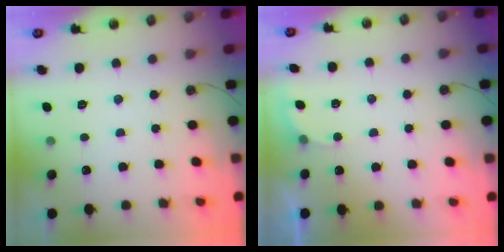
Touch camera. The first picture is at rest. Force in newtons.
{"total": 3.0, "press": 2.9, "slide": 0.8}